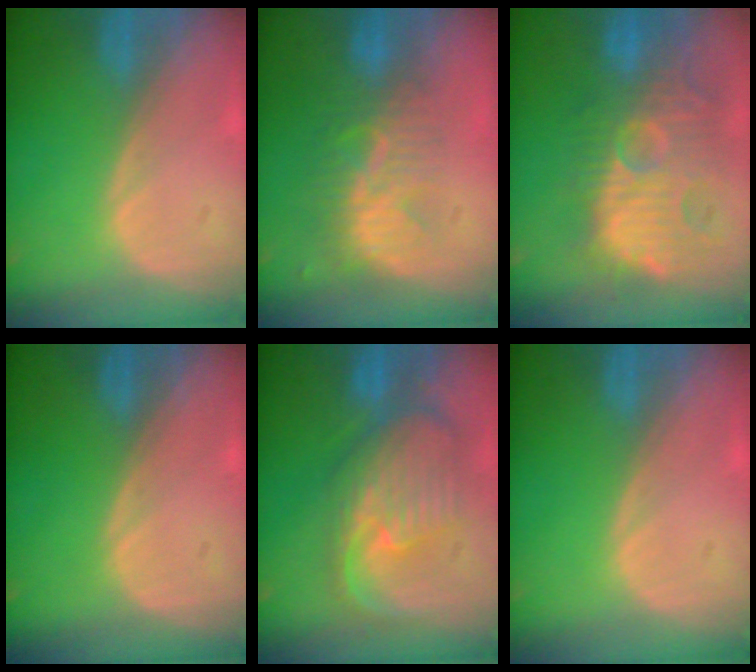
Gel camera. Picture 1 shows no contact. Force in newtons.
{"total": 8.4, "press": 7.6, "slide": 3.6}
{"total": 12.6, "press": 12.1, "slide": 3.6}
{"total": 0.0}
{"total": 10.4, "press": 9.3, "slide": 4.7}
{"total": 0.0}